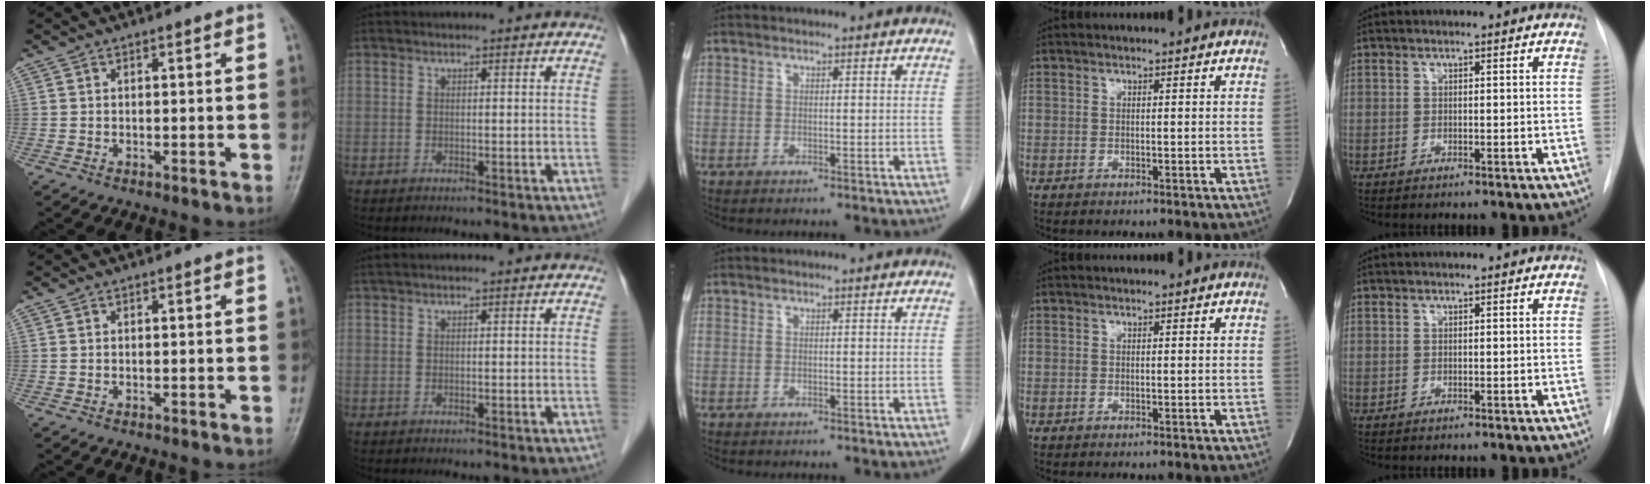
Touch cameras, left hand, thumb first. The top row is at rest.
{}